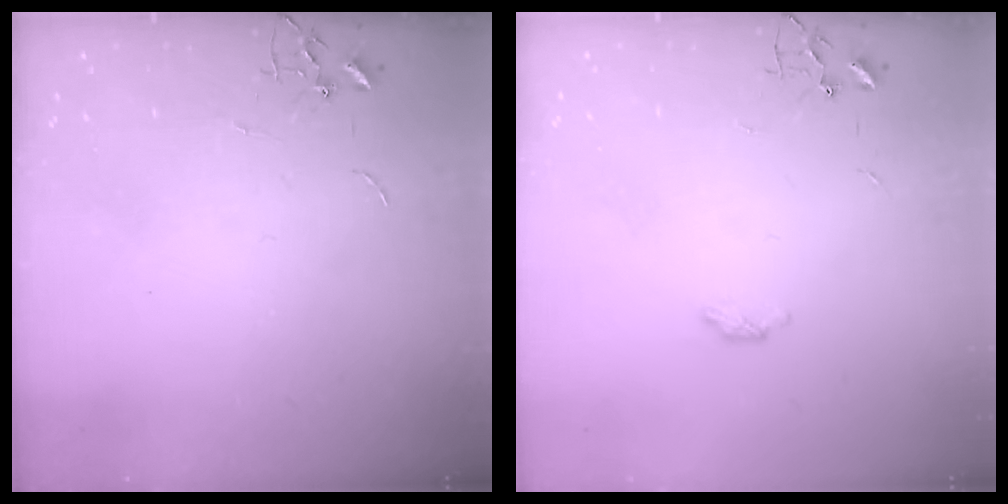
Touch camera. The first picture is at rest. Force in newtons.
{"total": 2.8, "press": 2.8, "slide": 0.5}